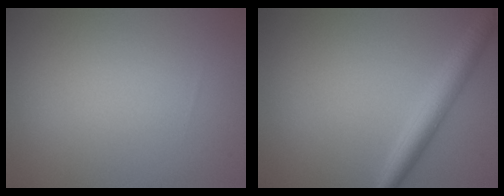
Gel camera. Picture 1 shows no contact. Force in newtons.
{"total": 3.1, "press": 3.1, "slide": 0.2}